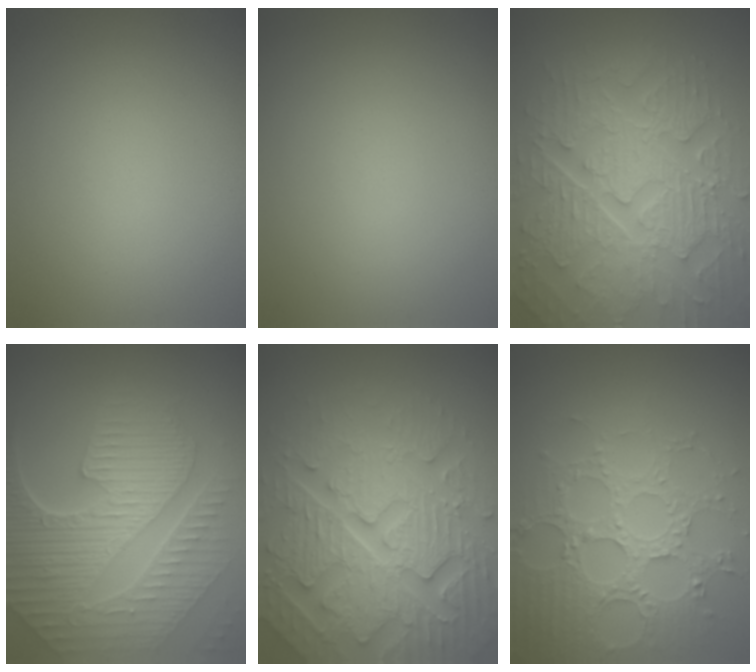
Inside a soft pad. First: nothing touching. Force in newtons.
{"total": 0.0}
{"total": 9.2, "press": 6.7, "slide": 6.3}
{"total": 9.6, "press": 6.5, "slide": 7.1}
{"total": 7.9, "press": 7.7, "slide": 2.0}
{"total": 5.2, "press": 4.9, "slide": 1.8}